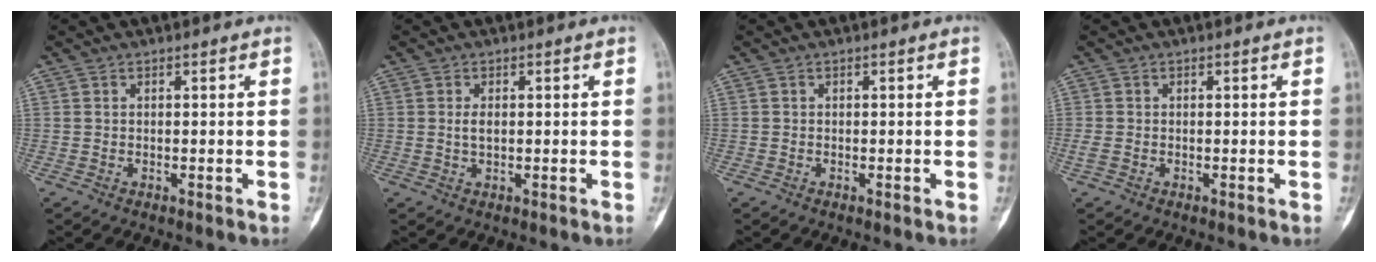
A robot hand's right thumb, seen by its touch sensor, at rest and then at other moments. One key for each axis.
{"total": 1.7, "fx": 0.2, "fy": 0.8, "fz": 1.5, "tx": -0.024, "ty": 0.000, "tz": 0.003}
{"total": 0.0}
{"total": 1.3, "fx": -0.5, "fy": 0.9, "fz": 0.8, "tx": -0.021, "ty": -0.002, "tz": -0.011}